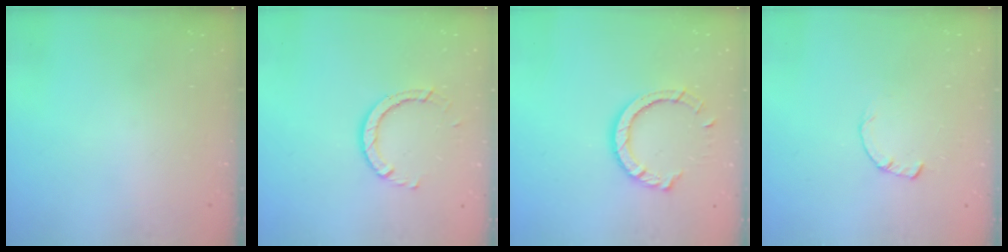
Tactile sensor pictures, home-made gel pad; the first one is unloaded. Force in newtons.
{"total": 5.1, "press": 5.1, "slide": 0.3}
{"total": 8.8, "press": 8.7, "slide": 1.0}
{"total": 0.8, "press": 0.8, "slide": 0.2}